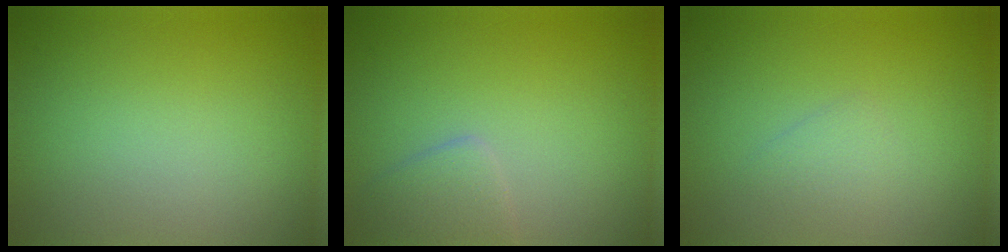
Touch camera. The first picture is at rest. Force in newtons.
{"total": 1.9, "press": 1.9, "slide": 0.0}
{"total": 1.1, "press": 1.1, "slide": 0.0}